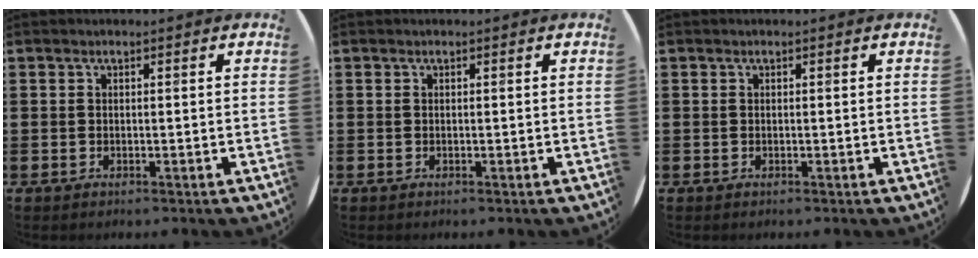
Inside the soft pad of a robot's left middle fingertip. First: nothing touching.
{"total": 0.0}
{"total": 0.0}